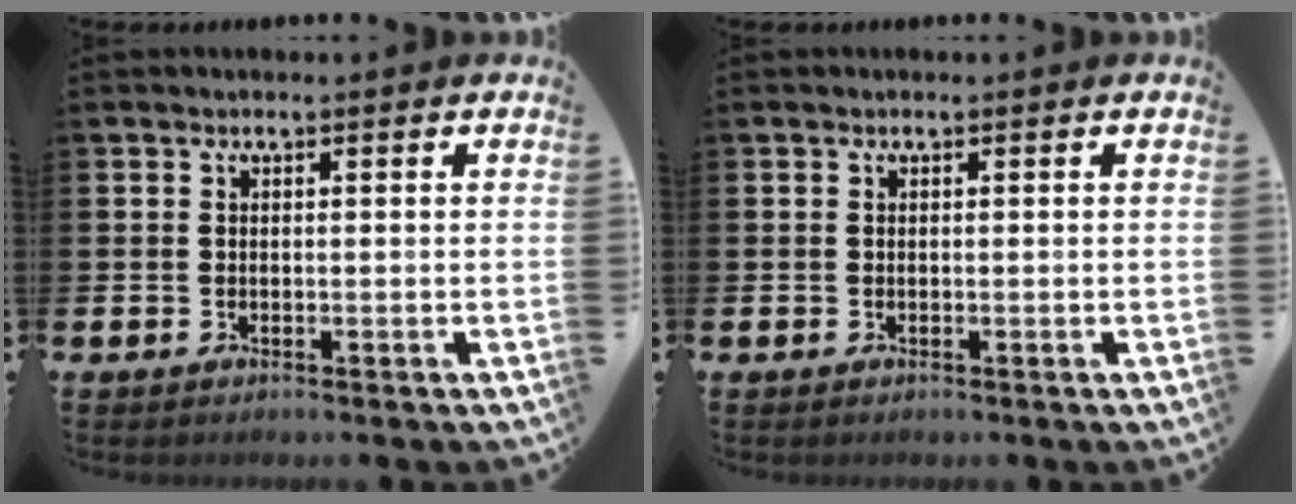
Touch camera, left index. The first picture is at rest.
{"total": 0.0}